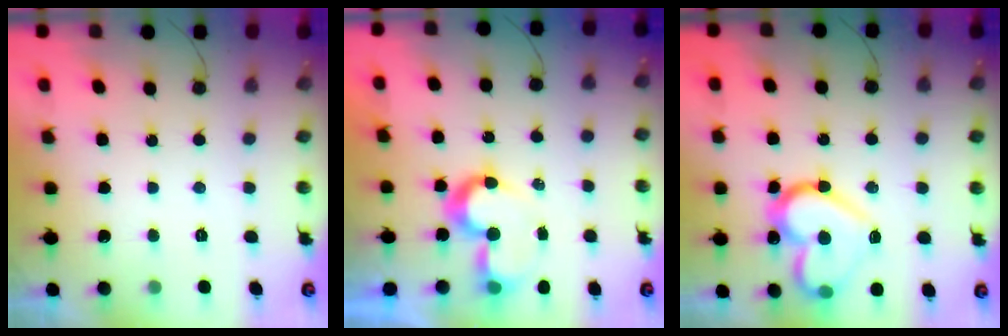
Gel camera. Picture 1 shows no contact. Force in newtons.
{"total": 8.7, "press": 8.7, "slide": 0.1}
{"total": 16.9, "press": 16.9, "slide": 1.5}